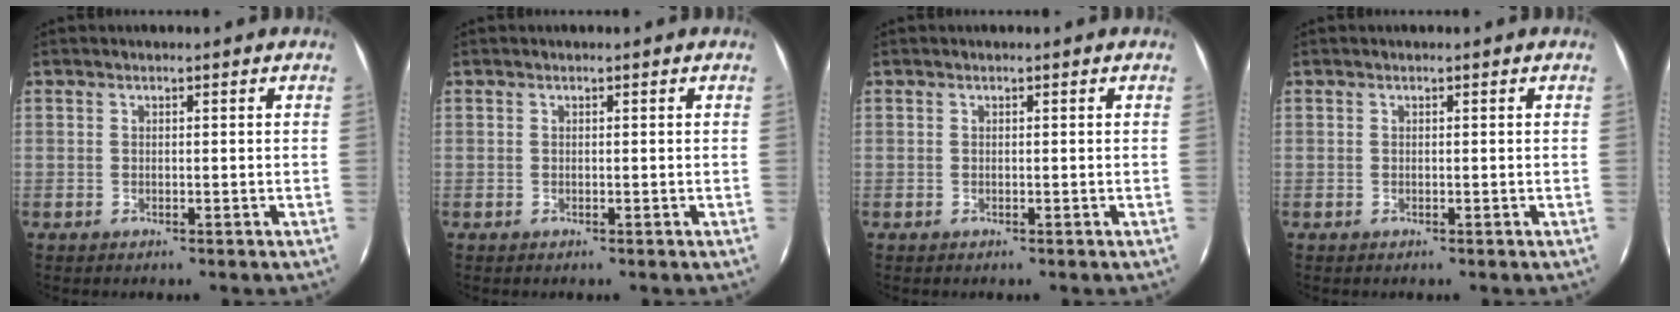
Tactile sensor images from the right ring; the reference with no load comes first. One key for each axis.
{"total": 0.0}
{"total": 0.0}
{"total": 0.0}